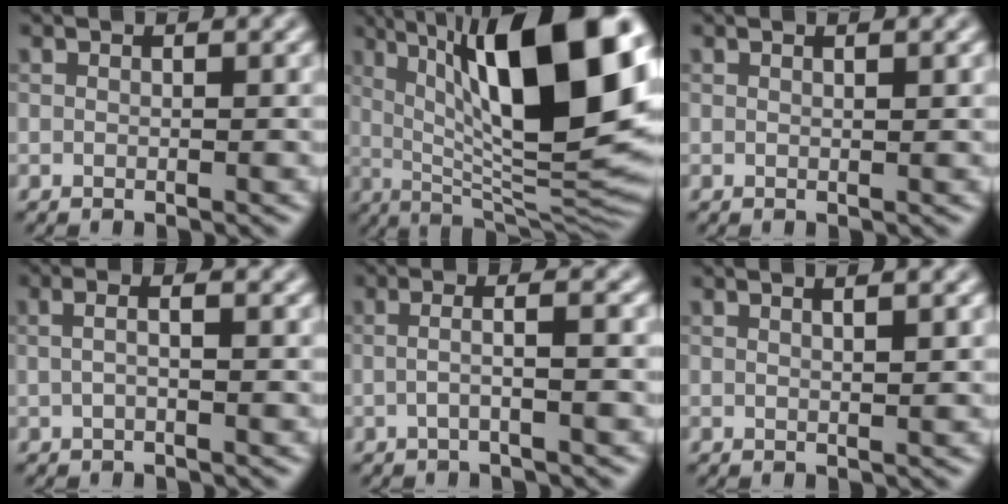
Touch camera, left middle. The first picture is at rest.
{"total": 17.0, "force": [4.1, 5.0, 15.7], "torque": [-0.229, 0.016, 0.081]}
{"total": 0.7, "force": [0.2, 0.2, 0.6], "torque": [-0.002, 0.002, 0.000]}
{"total": 2.2, "force": [0.0, 0.9, 2.0], "torque": [-0.021, 0.005, -0.017]}
{"total": 2.7, "force": [-0.9, 0.7, 2.5], "torque": [-0.033, 0.004, -0.019]}
{"total": 2.0, "force": [0.7, 0.7, 1.7], "torque": [-0.008, 0.009, -0.007]}